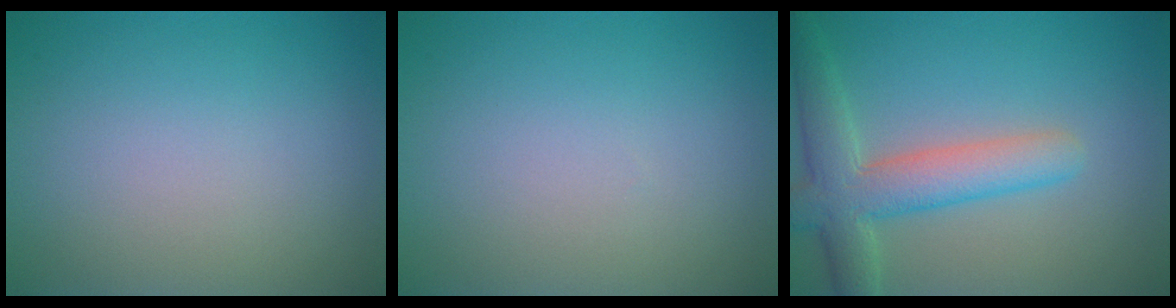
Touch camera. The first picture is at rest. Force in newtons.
{"total": 0.0}
{"total": 5.7, "press": 5.7, "slide": 0.2}